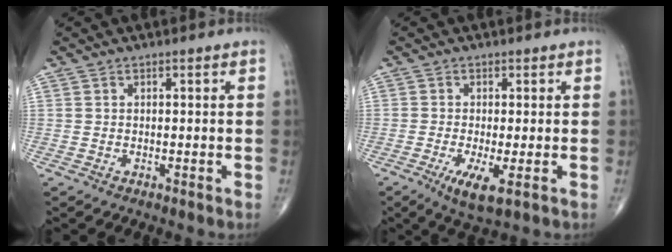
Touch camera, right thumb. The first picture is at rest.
{"total": 5.6, "force": [-1.9, 1.3, 5.1], "torque": [-0.099, -0.016, -0.033]}